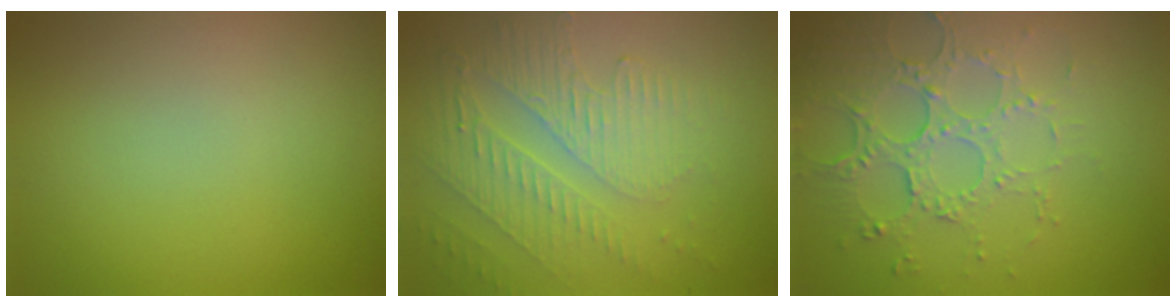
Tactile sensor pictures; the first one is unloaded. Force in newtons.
{"total": 5.6, "press": 3.6, "slide": 4.3}
{"total": 5.2, "press": 3.8, "slide": 3.5}